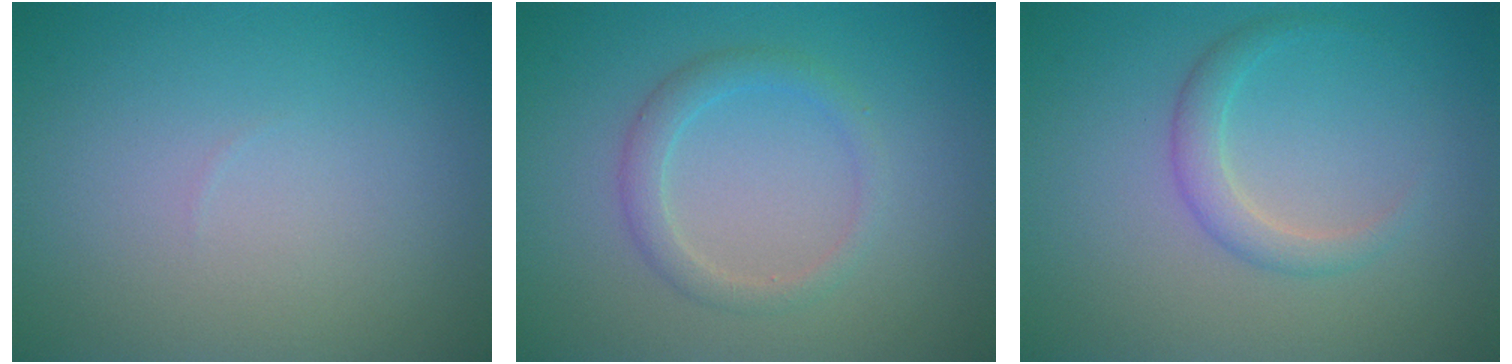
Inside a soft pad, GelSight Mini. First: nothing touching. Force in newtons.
{"total": 2.1, "press": 2.1, "slide": 0.2}
{"total": 2.0, "press": 2.0, "slide": 0.2}